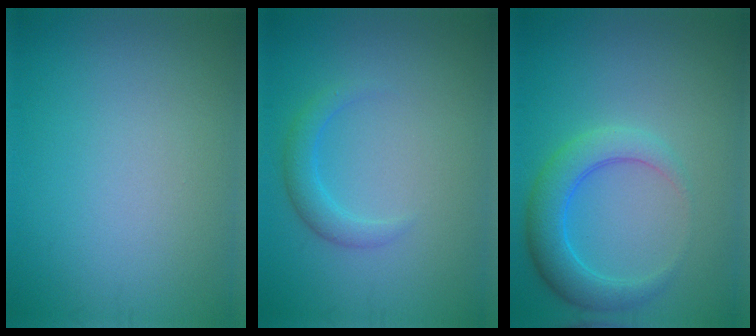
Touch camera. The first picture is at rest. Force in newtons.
{"total": 2.0, "press": 2.0, "slide": 0.1}
{"total": 4.3, "press": 4.3, "slide": 0.2}